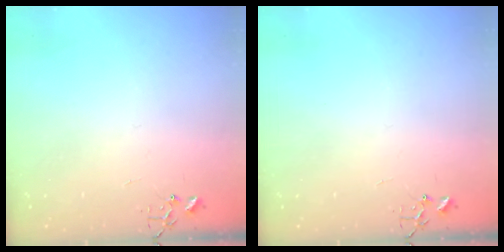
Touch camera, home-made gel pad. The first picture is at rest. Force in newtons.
{"total": 0.0}